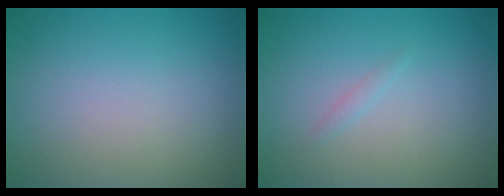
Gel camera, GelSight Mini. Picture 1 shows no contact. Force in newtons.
{"total": 0.6, "press": 0.6, "slide": 0.0}